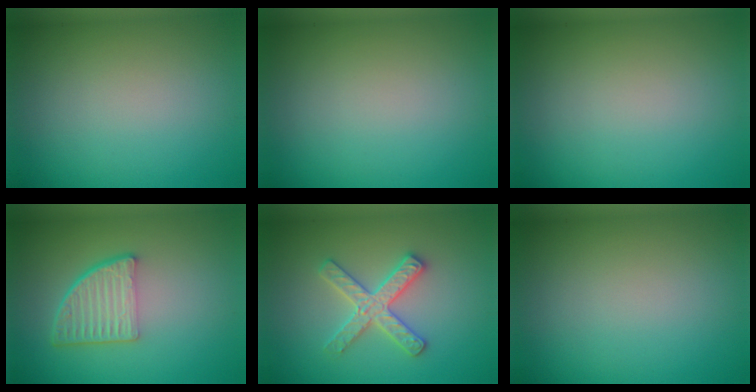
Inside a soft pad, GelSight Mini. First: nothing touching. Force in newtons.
{"total": 0.0}
{"total": 0.0}
{"total": 4.5, "press": 3.2, "slide": 3.2}
{"total": 2.9, "press": 2.9, "slide": 0.5}
{"total": 0.0}